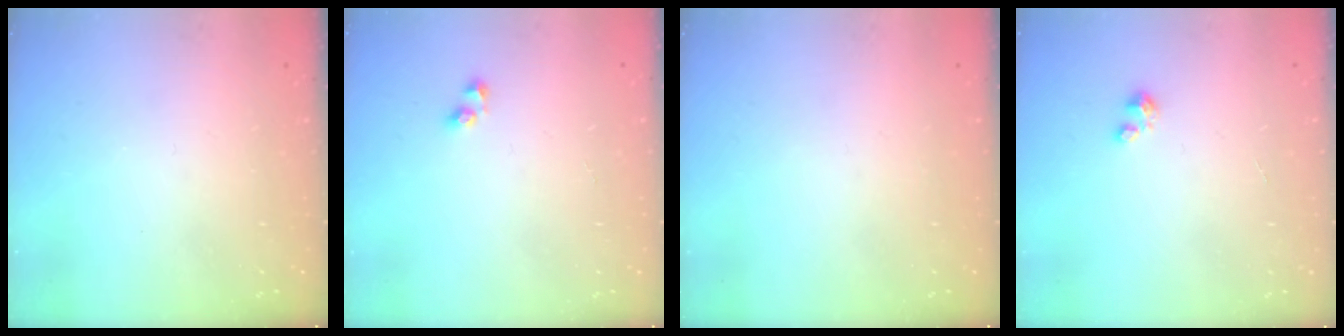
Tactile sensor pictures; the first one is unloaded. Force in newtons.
{"total": 2.7, "press": 2.6, "slide": 0.6}
{"total": 0.0}
{"total": 1.6, "press": 1.6, "slide": 0.2}